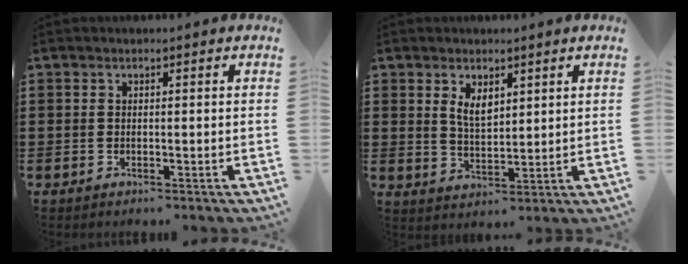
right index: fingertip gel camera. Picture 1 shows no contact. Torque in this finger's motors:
{"motor_torque": [0.12, 0.12, 0.30, 0.06]}